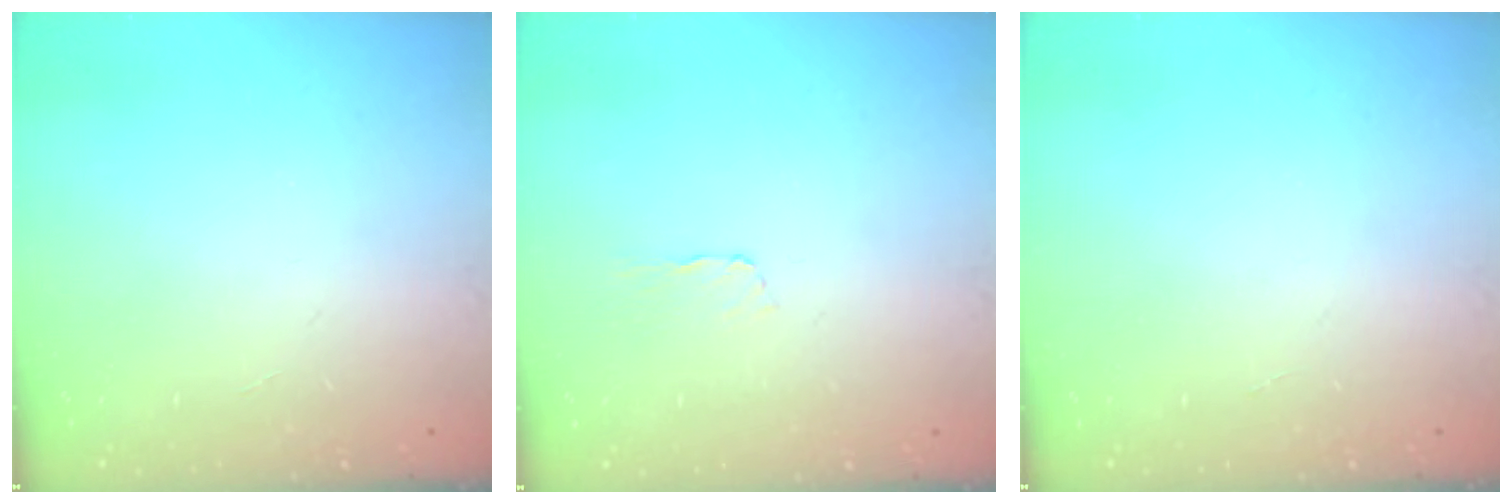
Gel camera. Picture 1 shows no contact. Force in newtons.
{"total": 2.1, "press": 2.1, "slide": 0.3}
{"total": 0.0}